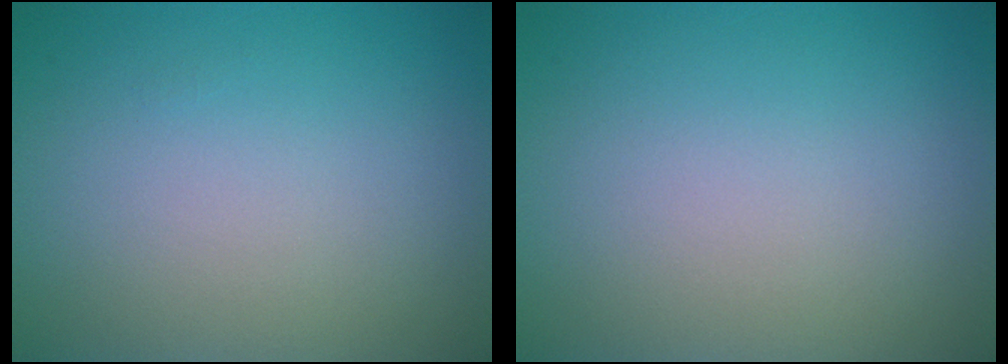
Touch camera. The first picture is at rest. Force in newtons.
{"total": 0.0}